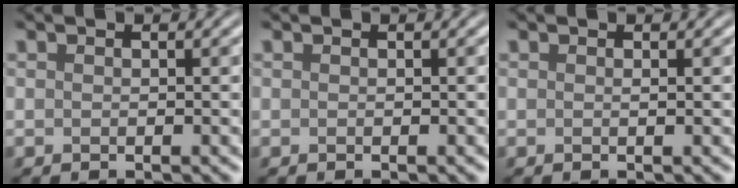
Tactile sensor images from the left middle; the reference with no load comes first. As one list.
[{"total": 0.0}, {"total": 0.0}]